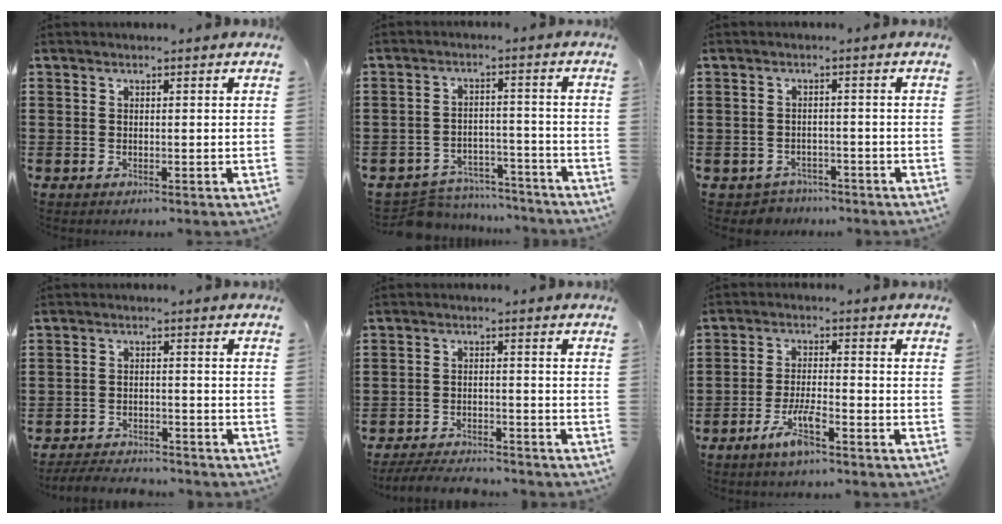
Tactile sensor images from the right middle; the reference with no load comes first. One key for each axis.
{"total": 5.6, "fx": -5.6, "fy": 0.8, "fz": 0.2, "tx": -0.010, "ty": 0.012, "tz": -0.115}
{"total": 2.2, "fx": -2.1, "fy": 0.7, "fz": -0.3, "tx": -0.005, "ty": 0.001, "tz": -0.048}
{"total": 3.5, "fx": -3.5, "fy": 0.6, "fz": 0.3, "tx": -0.008, "ty": 0.003, "tz": -0.074}
{"total": 4.0, "fx": -3.9, "fy": 0.5, "fz": 0.8, "tx": -0.020, "ty": 0.000, "tz": -0.081}
{"total": 5.4, "fx": -3.3, "fy": 1.0, "fz": 4.2, "tx": -0.088, "ty": -0.003, "tz": -0.063}